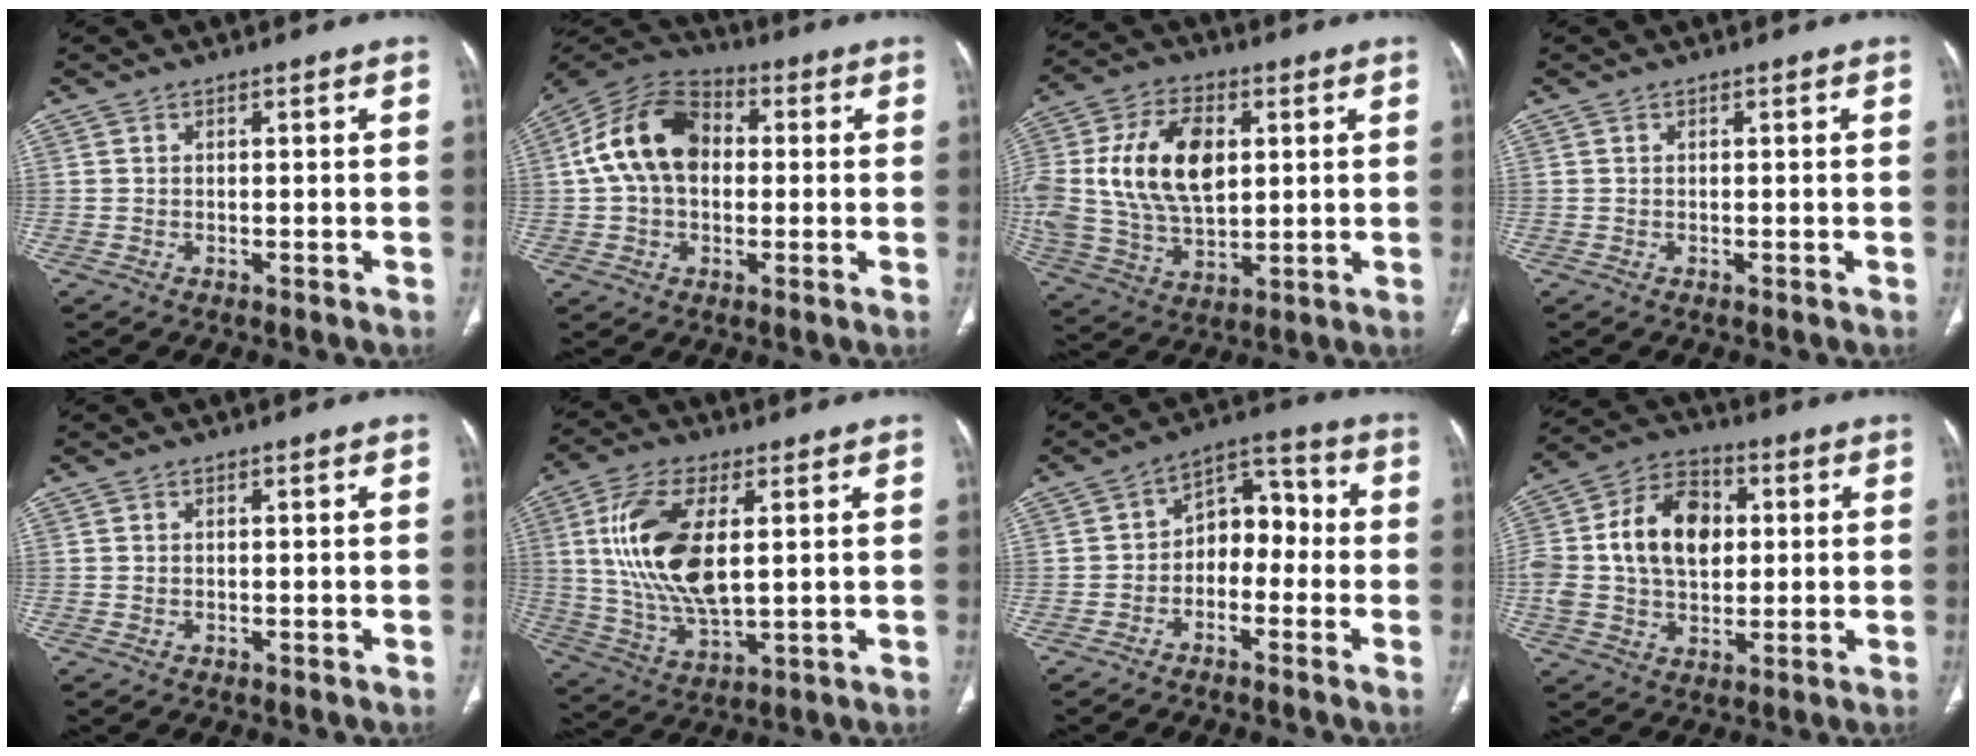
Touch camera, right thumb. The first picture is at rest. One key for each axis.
{"total": 14.9, "fx": 1.4, "fy": 10.4, "fz": 10.6, "tx": -0.180, "ty": 0.031, "tz": 0.013}
{"total": 18.8, "fx": 3.4, "fy": 11.6, "fz": 14.5, "tx": -0.275, "ty": -0.003, "tz": 0.068}
{"total": 0.0}
{"total": 0.0}
{"total": 16.6, "fx": 3.1, "fy": 7.6, "fz": 14.4, "tx": -0.291, "ty": -0.013, "tz": 0.068}
{"total": 8.6, "fx": -1.8, "fy": 6.1, "fz": 5.9, "tx": -0.051, "ty": 0.045, "tz": -0.045}
{"total": 17.1, "fx": 2.1, "fy": 11.9, "fz": 12.1, "tx": -0.209, "ty": 0.018, "tz": 0.036}